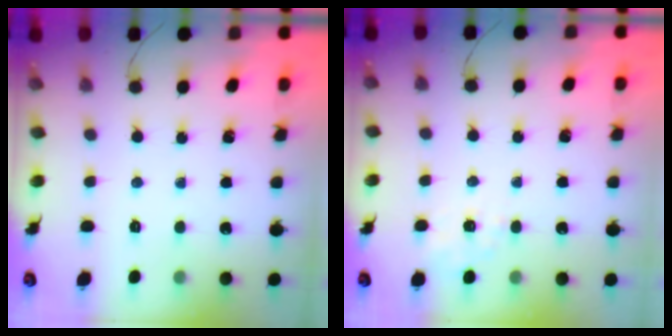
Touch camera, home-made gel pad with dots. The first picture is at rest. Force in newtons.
{"total": 1.4, "press": 0.4, "slide": 1.4}